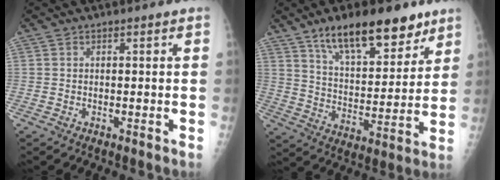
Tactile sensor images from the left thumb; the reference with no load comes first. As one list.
[{"total": 17.3, "force": [11.5, 7.1, 10.7], "torque": [-0.122, -0.058, 0.193]}]